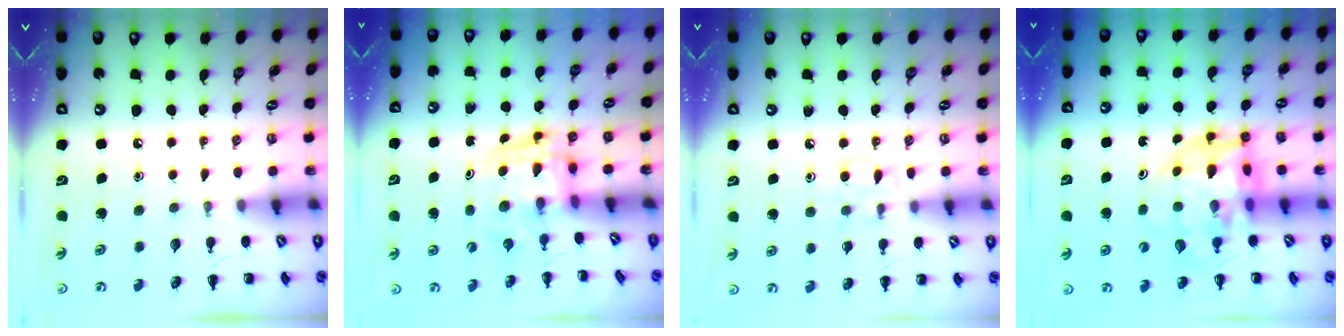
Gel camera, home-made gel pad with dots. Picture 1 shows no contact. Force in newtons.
{"total": 3.3, "press": 3.3, "slide": 0.5}
{"total": 6.5, "press": 6.2, "slide": 1.9}
{"total": 13.4, "press": 12.8, "slide": 4.1}